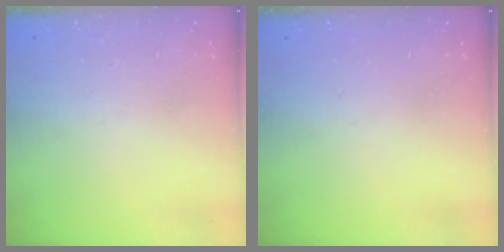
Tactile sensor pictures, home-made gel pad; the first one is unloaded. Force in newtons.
{"total": 0.0}